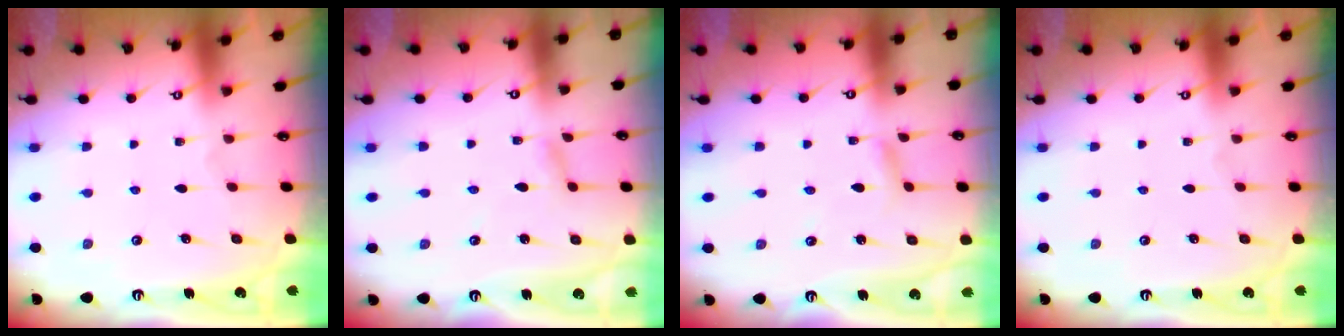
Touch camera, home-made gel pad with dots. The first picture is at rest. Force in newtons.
{"total": 2.4, "press": 2.4, "slide": 0.1}
{"total": 3.3, "press": 3.2, "slide": 0.4}
{"total": 0.0}